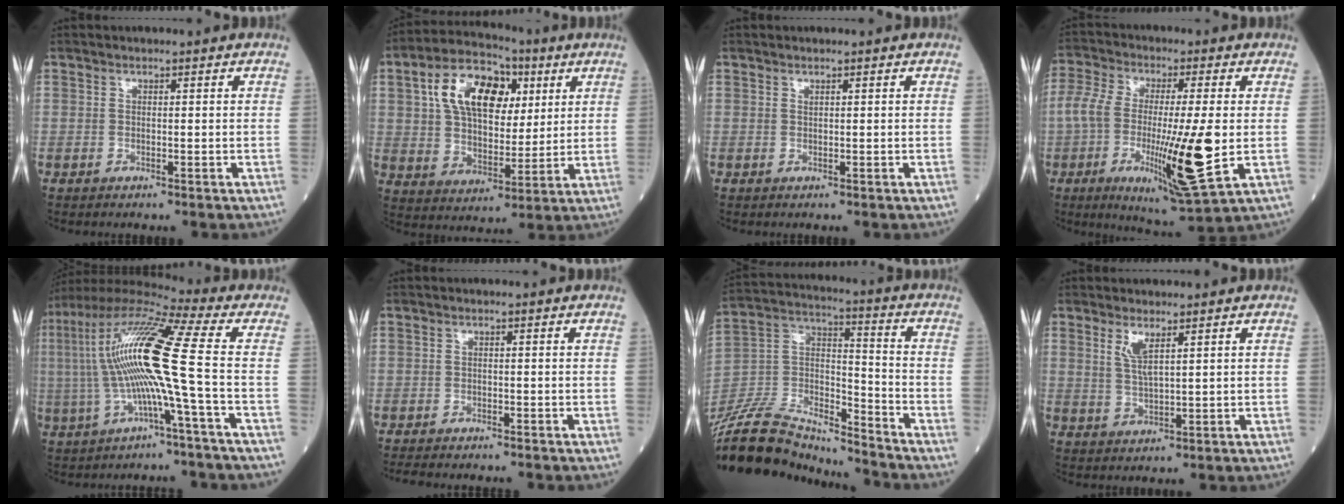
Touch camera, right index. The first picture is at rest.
{"total": 14.6, "force": [5.1, 8.4, 10.8], "torque": [-0.209, 0.032, 0.087]}
{"total": 0.0}
{"total": 15.8, "force": [-2.6, 2.4, 15.4], "torque": [-0.282, -0.019, -0.042]}
{"total": 15.5, "force": [-0.9, -0.9, 15.4], "torque": [-0.311, 0.023, -0.031]}
{"total": 4.9, "force": [-4.5, 0.6, 1.8], "torque": [-0.024, -0.012, -0.068]}
{"total": 21.9, "force": [-20.8, 3.2, 6.1], "torque": [-0.141, 0.016, -0.365]}
{"total": 3.3, "force": [1.8, 0.4, 2.8], "torque": [-0.060, -0.006, 0.040]}